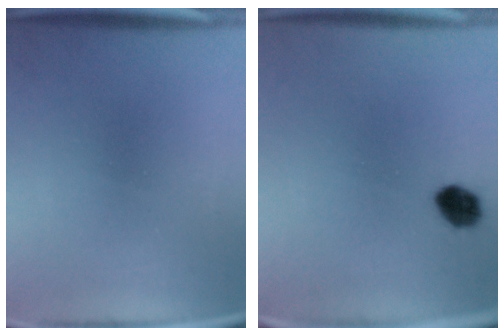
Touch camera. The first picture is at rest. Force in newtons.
{"total": 5.5}